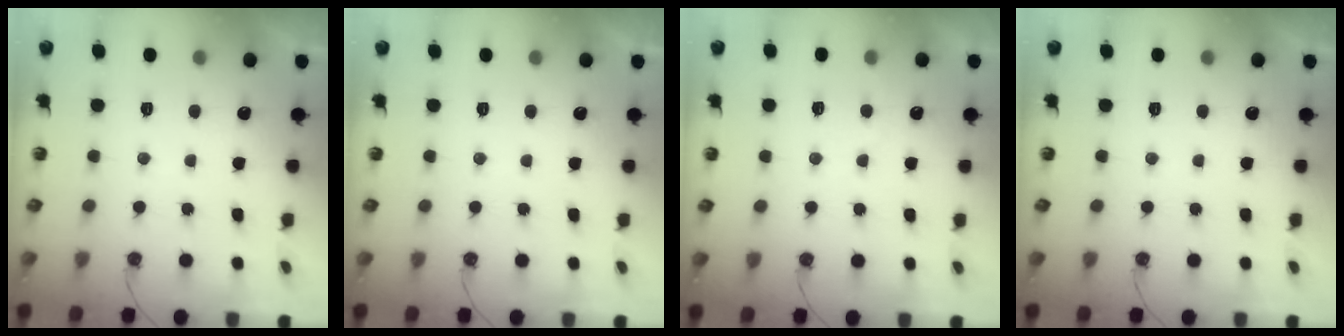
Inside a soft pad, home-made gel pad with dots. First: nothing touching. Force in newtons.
{"total": 0.0}
{"total": 4.1, "press": 4.1, "slide": 0.4}
{"total": 0.0}